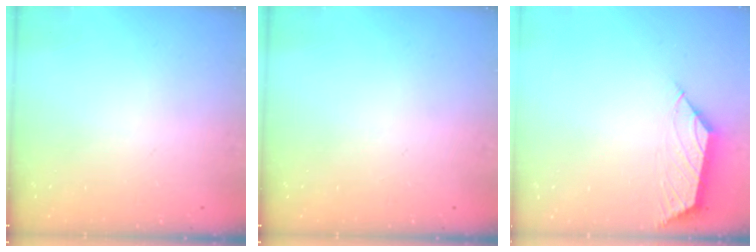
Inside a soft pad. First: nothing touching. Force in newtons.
{"total": 0.0}
{"total": 2.5, "press": 2.5, "slide": 0.3}